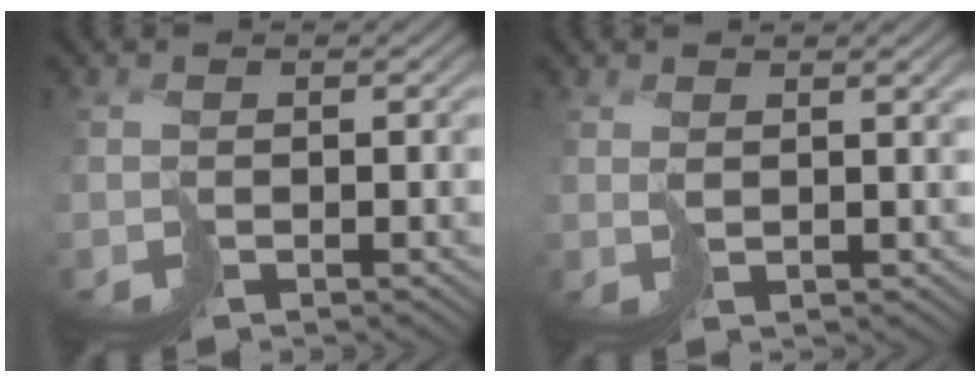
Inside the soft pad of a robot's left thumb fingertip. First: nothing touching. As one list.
[{"total": 2.3, "force": [2.1, -0.2, 0.8], "torque": [-0.014, 0.005, 0.047]}]